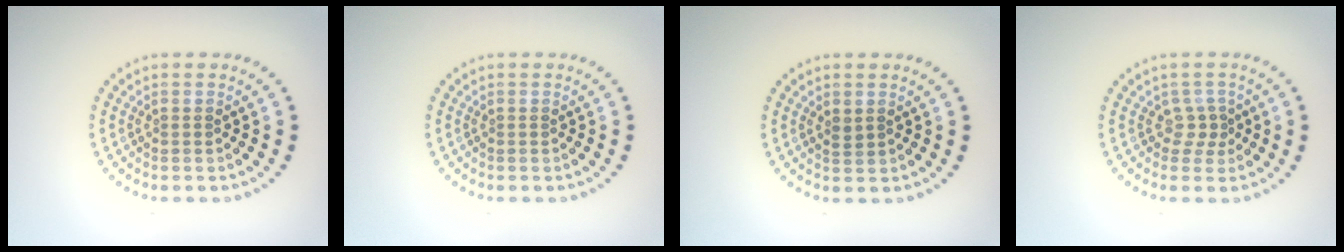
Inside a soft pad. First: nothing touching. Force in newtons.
{"total": 0.0}
{"total": 0.9, "press": 0.8, "slide": 0.3}
{"total": 1.5, "press": 1.0, "slide": 1.1}